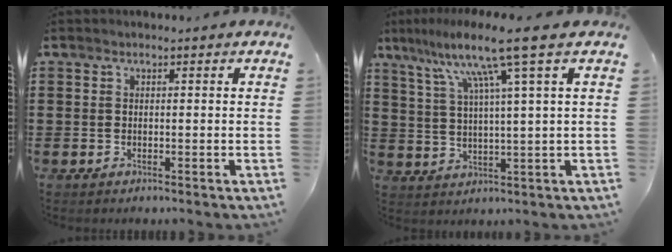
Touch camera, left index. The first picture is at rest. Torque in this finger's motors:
{"motor_torque": [1.08, -1.06, 0.60, 0.20]}